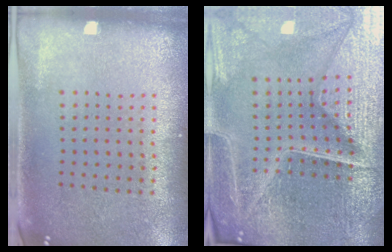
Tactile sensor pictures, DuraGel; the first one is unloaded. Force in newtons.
{"total": 6.5, "press": 5.9, "slide": 2.8}